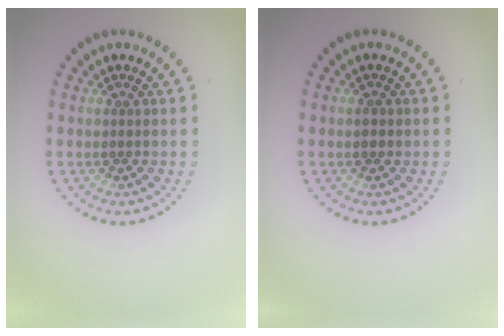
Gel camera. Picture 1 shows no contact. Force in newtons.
{"total": 1.1, "press": 1.1, "slide": 0.1}